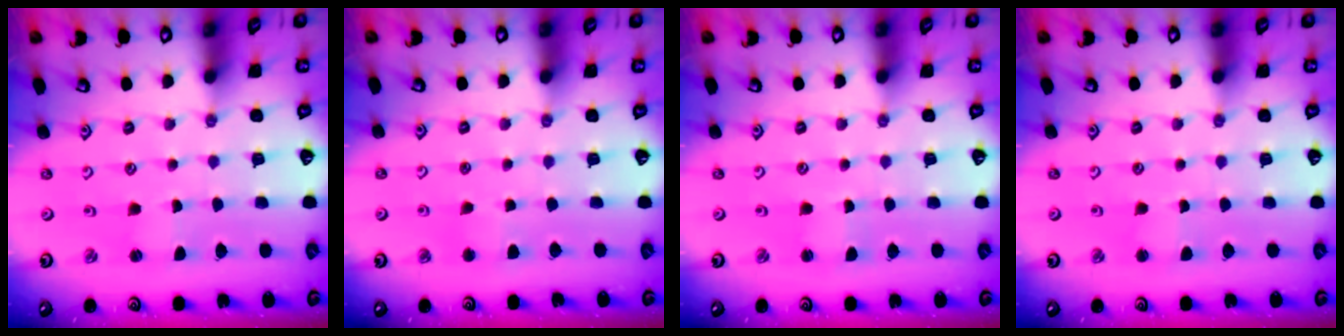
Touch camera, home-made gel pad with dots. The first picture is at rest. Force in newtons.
{"total": 2.0, "press": 2.0, "slide": 0.4}
{"total": 1.0, "press": 1.0, "slide": 0.1}
{"total": 1.8, "press": 1.7, "slide": 0.3}